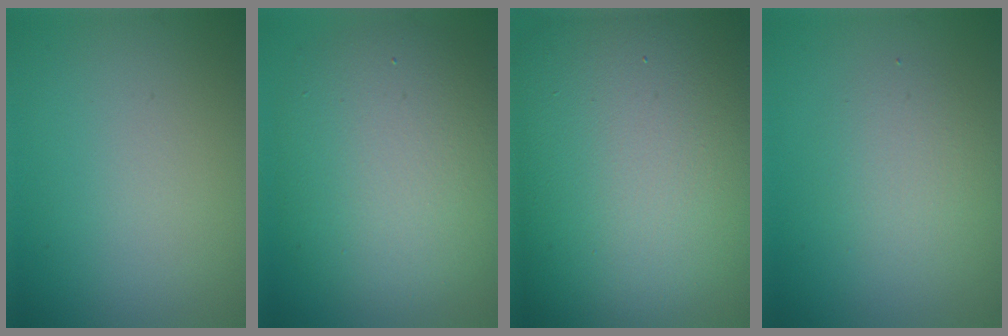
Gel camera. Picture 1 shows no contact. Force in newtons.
{"total": 9.4, "press": 9.4, "slide": 0.5}
{"total": 22.2, "press": 22.2, "slide": 1.0}
{"total": 2.4, "press": 2.4, "slide": 0.2}